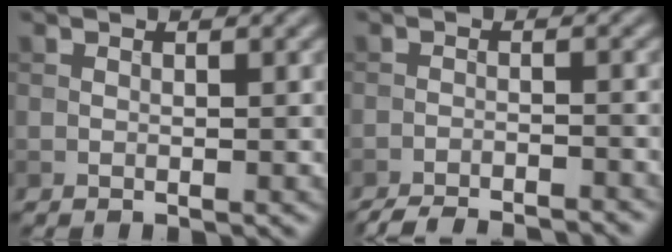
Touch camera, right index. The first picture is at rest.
{"total": 7.2, "force": [-6.9, 1.1, 1.8], "torque": [-0.027, -0.005, -0.100]}